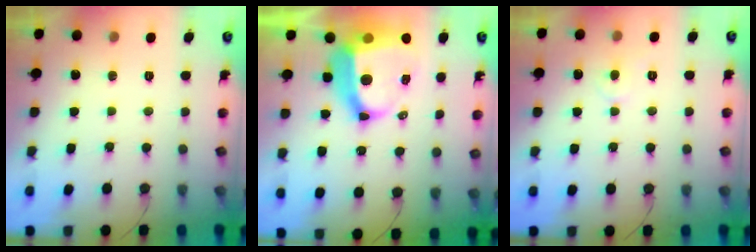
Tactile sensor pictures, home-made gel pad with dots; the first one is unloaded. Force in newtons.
{"total": 14.6, "press": 14.5, "slide": 1.5}
{"total": 3.6, "press": 3.5, "slide": 0.3}